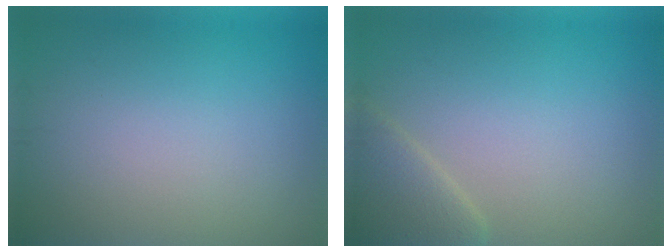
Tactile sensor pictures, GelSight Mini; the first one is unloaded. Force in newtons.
{"total": 3.1, "press": 3.1, "slide": 0.2}